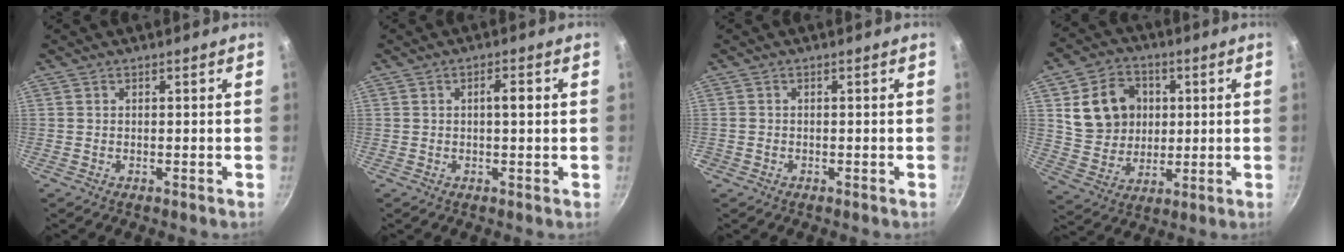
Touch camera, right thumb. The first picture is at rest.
{"total": 2.8, "force": [0.4, 0.8, 2.6], "torque": [-0.038, 0.005, 0.002]}
{"total": 0.7, "force": [-0.3, 0.6, 0.0], "torque": [0.000, 0.003, -0.006]}
{"total": 13.7, "force": [2.9, 11.5, 6.8], "torque": [-0.095, -0.001, 0.058]}